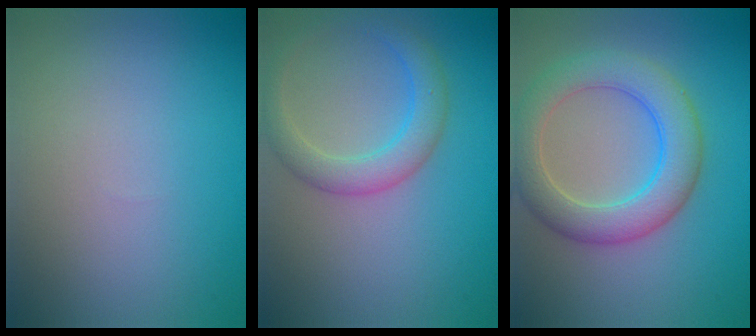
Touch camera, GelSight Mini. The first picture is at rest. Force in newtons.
{"total": 3.5, "press": 3.5, "slide": 0.0}
{"total": 5.9, "press": 5.9, "slide": 0.2}